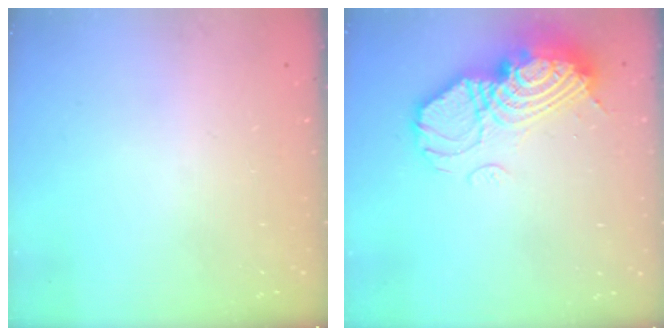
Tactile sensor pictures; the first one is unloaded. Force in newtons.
{"total": 18.3, "press": 18.2, "slide": 1.2}